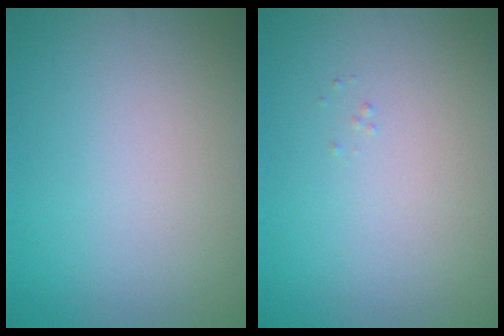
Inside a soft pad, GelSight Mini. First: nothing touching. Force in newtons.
{"total": 0.0}